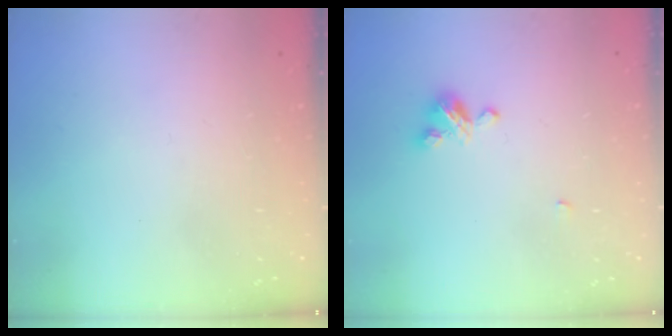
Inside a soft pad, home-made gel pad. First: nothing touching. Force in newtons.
{"total": 5.1, "press": 5.0, "slide": 0.5}